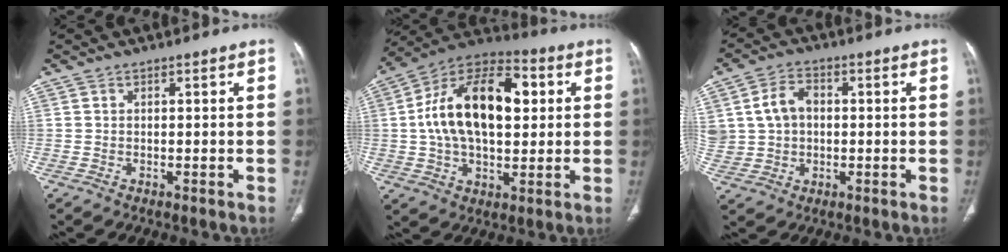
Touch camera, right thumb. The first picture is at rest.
{"total": 21.5, "force": [3.1, 12.4, 17.2], "torque": [-0.274, 0.022, 0.046]}
{"total": 9.4, "force": [1.3, 7.4, 5.6], "torque": [-0.100, 0.013, 0.029]}